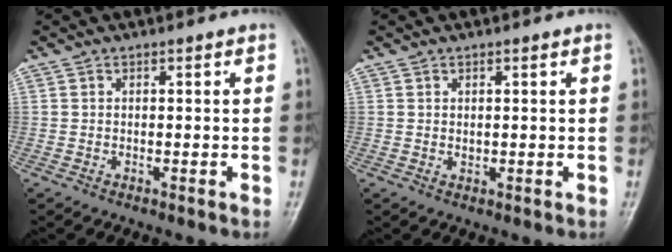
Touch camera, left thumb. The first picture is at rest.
{"total": 1.1, "force": [0.4, 0.7, 0.8], "torque": [-0.010, -0.004, 0.009]}